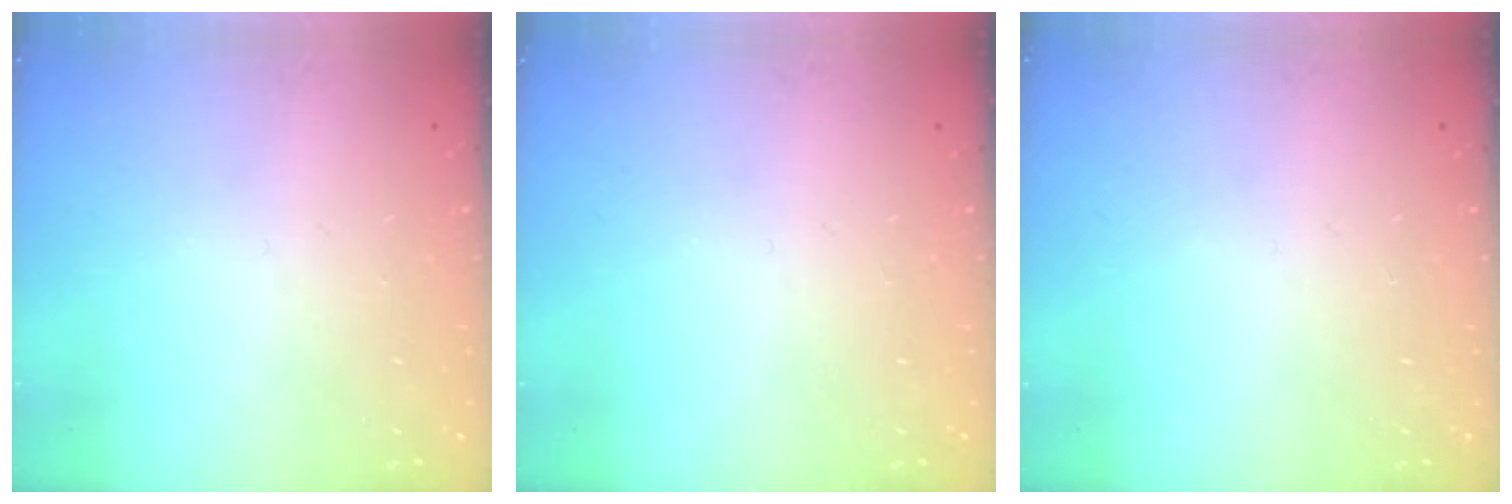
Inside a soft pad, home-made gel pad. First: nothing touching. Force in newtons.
{"total": 0.0}
{"total": 0.0}